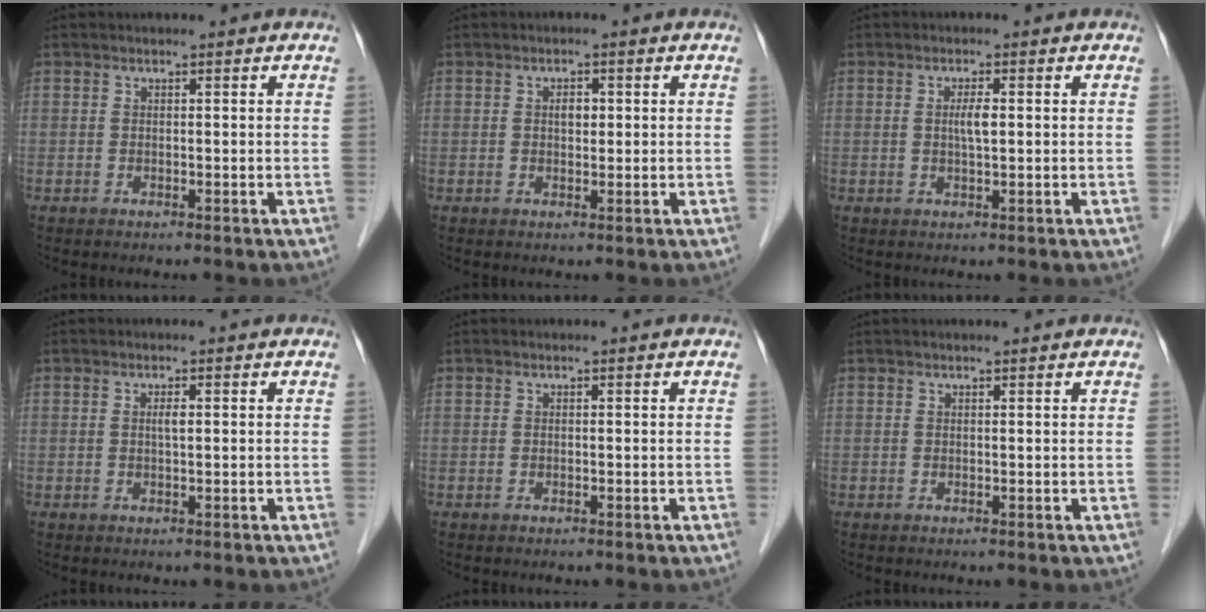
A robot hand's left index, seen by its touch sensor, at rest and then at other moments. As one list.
[{"total": 1.7, "force": [0.1, 1.0, 1.3], "torque": [-0.022, -0.002, 0.001]}, {"total": 2.2, "force": [0.0, 0.3, 2.2], "torque": [-0.042, -0.003, 0.000]}, {"total": 1.0, "force": [-0.1, 0.1, 1.0], "torque": [-0.019, -0.003, -0.002]}, {"total": 0.0}, {"total": 1.7, "force": [1.5, 0.1, 0.8], "torque": [-0.007, 0.016, 0.020]}]